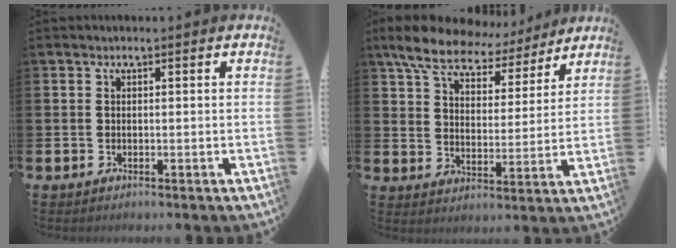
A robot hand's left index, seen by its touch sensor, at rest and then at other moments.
{"total": 9.1, "force": [8.0, 3.1, 3.0], "torque": [-0.084, -0.048, 0.140]}